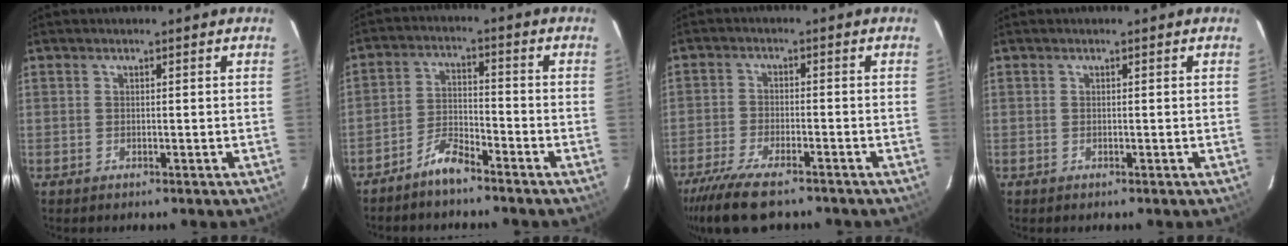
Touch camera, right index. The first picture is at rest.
{"total": 5.2, "force": [-4.5, 1.1, 2.3], "torque": [-0.057, 0.012, -0.088]}
{"total": 11.7, "force": [-9.3, 3.3, 6.3], "torque": [-0.153, -0.036, -0.167]}
{"total": 0.0}